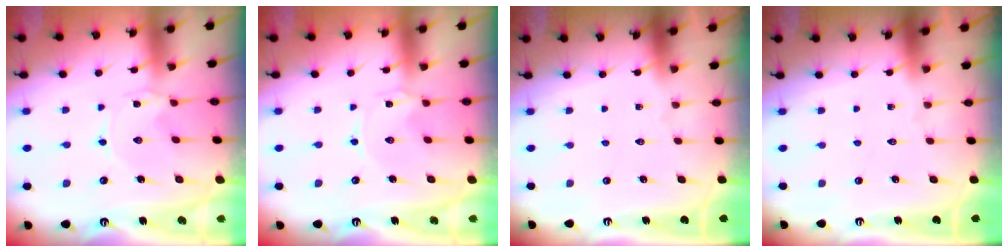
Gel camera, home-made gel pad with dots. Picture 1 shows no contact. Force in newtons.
{"total": 0.0}
{"total": 0.0}
{"total": 0.0}